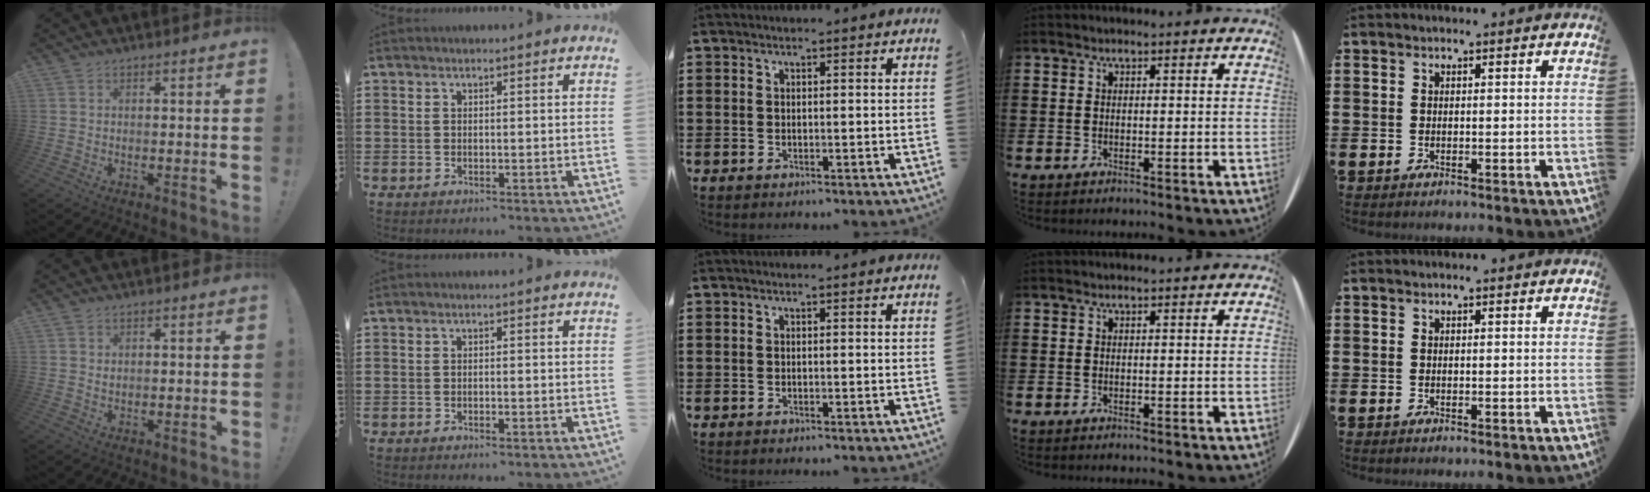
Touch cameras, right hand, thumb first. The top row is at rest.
{"thumb": {"total": 1.0, "force": [0.6, 0.7, -0.3], "torque": [0.004, 0.001, 0.012]}, "index": {"total": 0.7, "force": [-0.6, 0.1, 0.3], "torque": [-0.009, -0.005, -0.011]}}